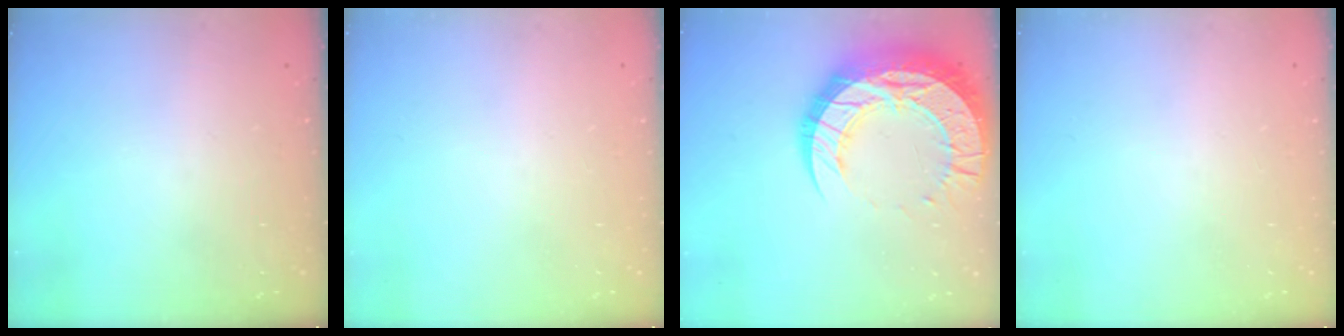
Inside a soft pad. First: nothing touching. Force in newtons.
{"total": 0.0}
{"total": 24.6, "press": 24.5, "slide": 2.1}
{"total": 0.0}